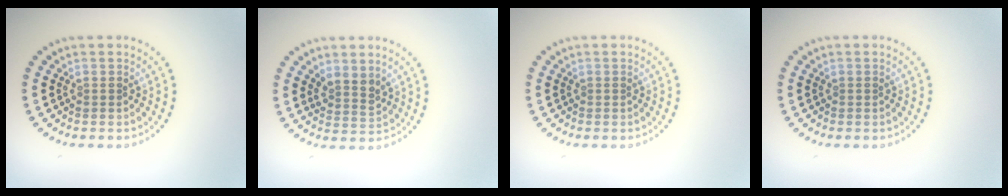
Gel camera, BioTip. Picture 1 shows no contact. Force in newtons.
{"total": 2.1, "press": 1.7, "slide": 1.2}
{"total": 0.0}
{"total": 0.0}